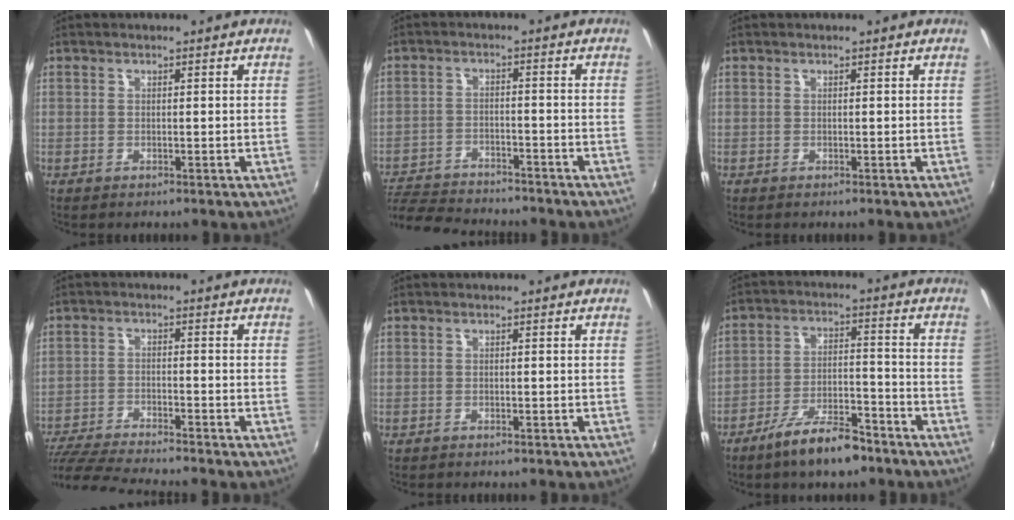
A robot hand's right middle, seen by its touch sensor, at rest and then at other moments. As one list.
[{"total": 13.6, "force": [-12.1, 3.4, 5.1], "torque": [-0.125, -0.013, -0.194]}, {"total": 0.0}, {"total": 12.6, "force": [-11.4, 0.4, 5.4], "torque": [-0.130, -0.024, -0.197]}, {"total": 0.5, "force": [-0.5, 0.2, 0.2], "torque": [-0.004, 0.001, -0.008]}, {"total": 10.2, "force": [-7.8, 3.0, 5.9], "torque": [-0.115, 0.006, -0.126]}]